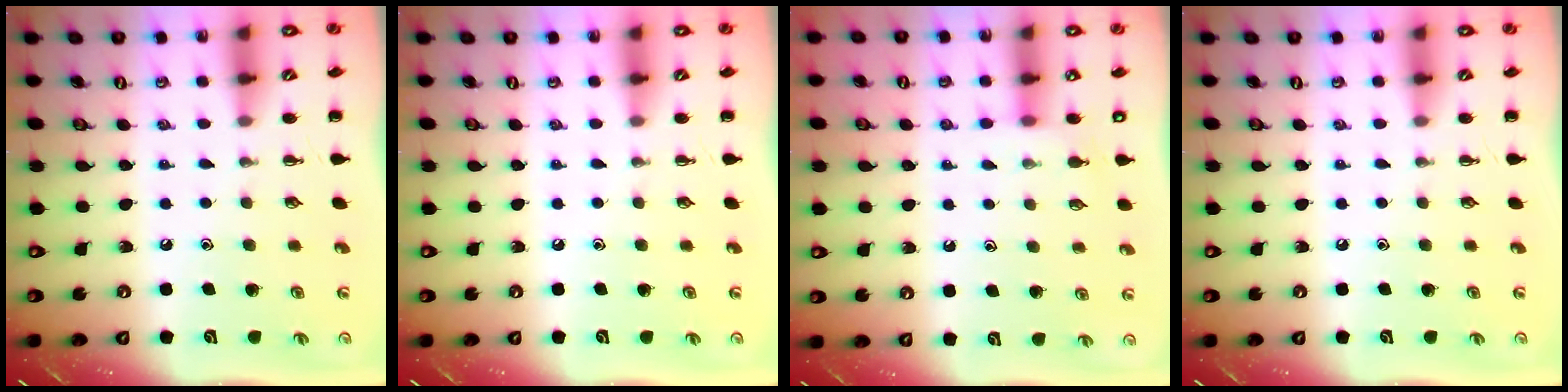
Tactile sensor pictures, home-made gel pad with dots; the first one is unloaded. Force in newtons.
{"total": 0.0}
{"total": 4.4, "press": 4.2, "slide": 1.4}
{"total": 0.0}